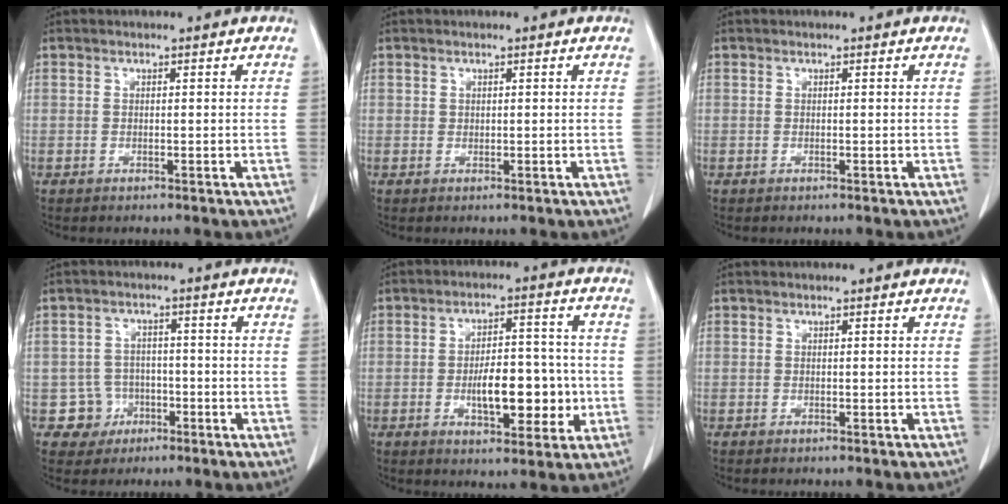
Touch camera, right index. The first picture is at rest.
{"total": 0.6, "force": [0.2, 0.6, 0.2], "torque": [0.000, 0.002, 0.004]}
{"total": 0.0}
{"total": 5.0, "force": [-1.8, 4.7, -0.1], "torque": [0.012, 0.016, -0.025]}
{"total": 10.7, "force": [-2.0, 4.6, 9.5], "torque": [-0.150, 0.016, -0.026]}
{"total": 0.0}